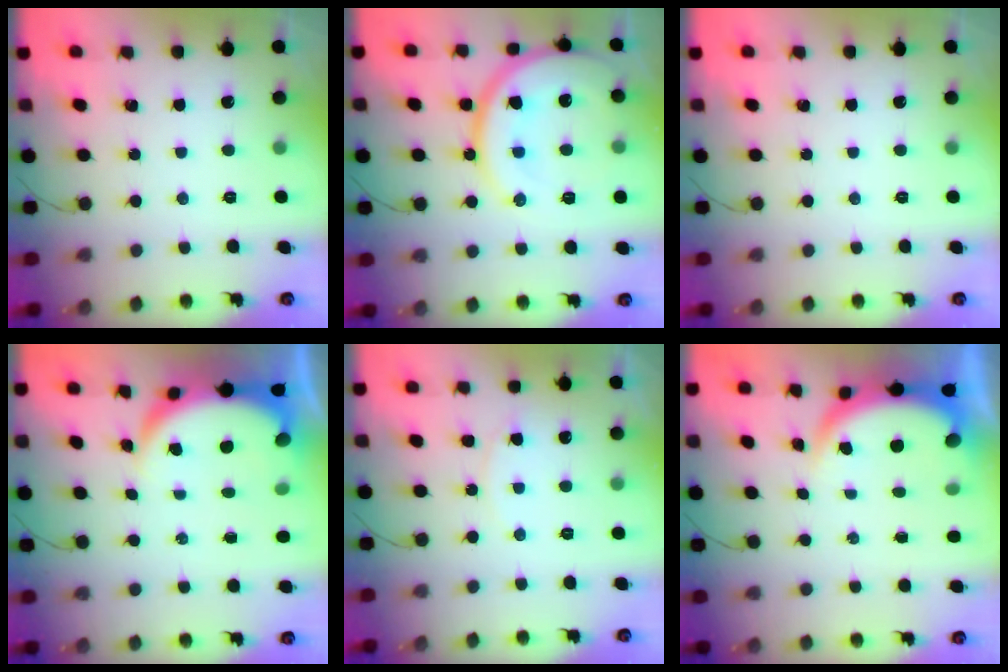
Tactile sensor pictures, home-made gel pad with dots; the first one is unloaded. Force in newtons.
{"total": 18.2, "press": 18.1, "slide": 2.0}
{"total": 0.0}
{"total": 6.0, "press": 6.0, "slide": 0.1}
{"total": 4.6, "press": 4.6, "slide": 0.5}
{"total": 5.1, "press": 5.1, "slide": 0.2}